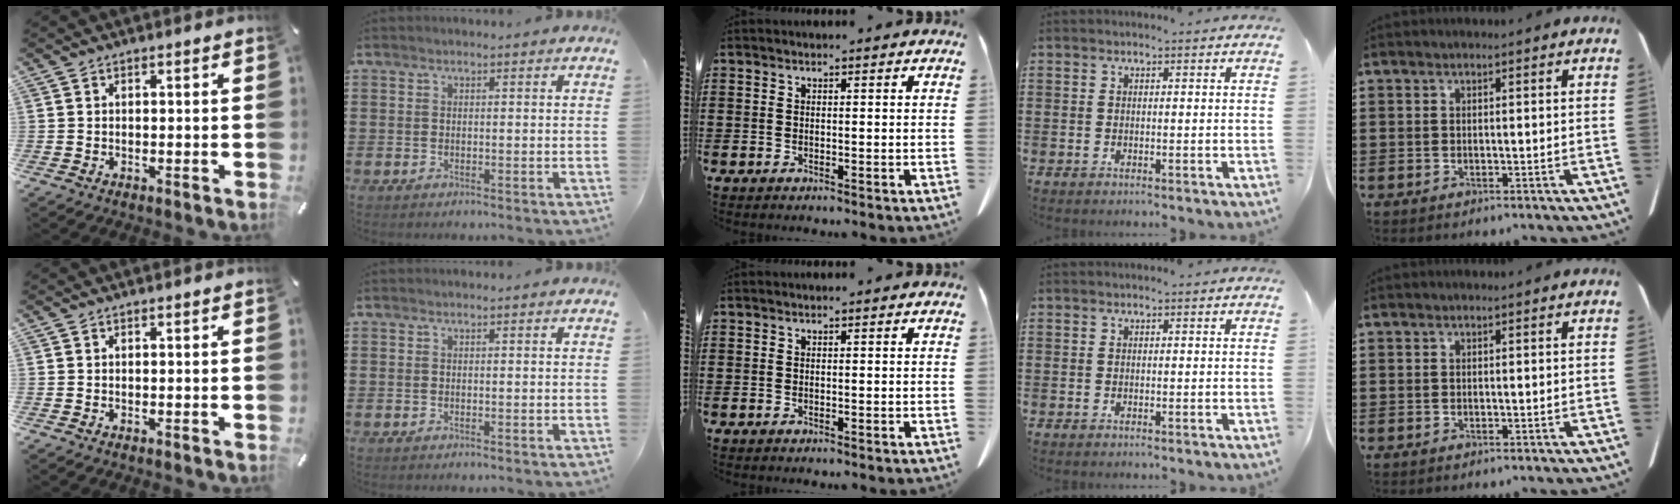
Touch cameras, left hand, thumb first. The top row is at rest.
{}